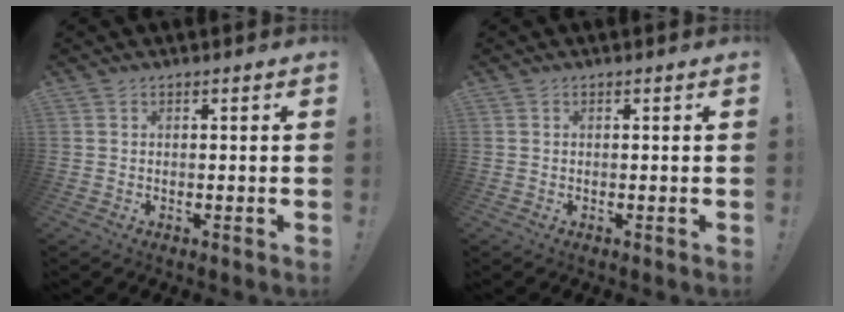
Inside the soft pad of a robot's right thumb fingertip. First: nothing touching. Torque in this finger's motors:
{"motor_torque": [-0.22, 0.01, -0.07, 0.18, -0.02]}